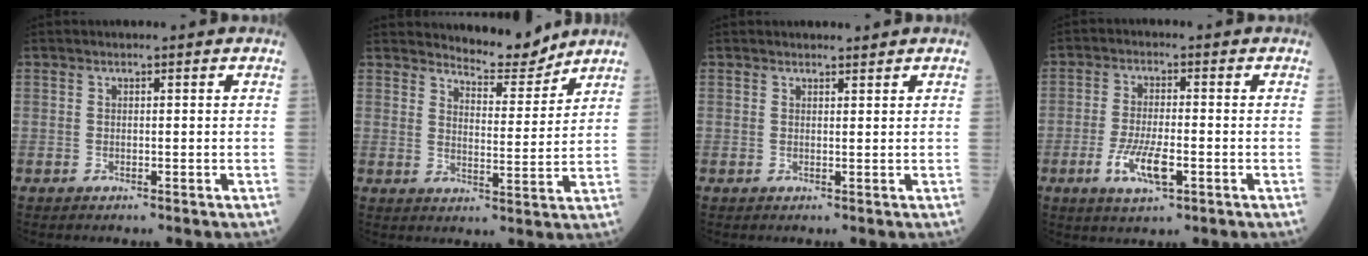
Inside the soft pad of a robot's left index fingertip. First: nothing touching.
{"total": 6.3, "force": [6.2, 0.7, 0.6], "torque": [-0.018, -0.020, 0.095]}
{"total": 1.5, "force": [1.4, 0.2, 0.2], "torque": [-0.005, 0.003, 0.024]}
{"total": 6.5, "force": [-2.5, 1.8, 5.7], "torque": [-0.119, -0.008, -0.043]}